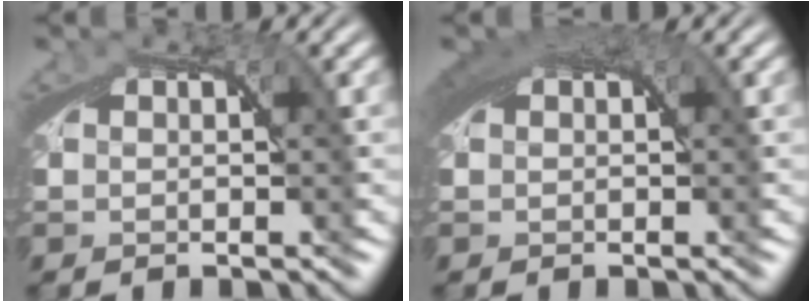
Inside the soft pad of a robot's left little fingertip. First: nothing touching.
{"total": 2.9, "force": [1.4, 1.0, 2.4], "torque": [-0.036, 0.012, 0.019]}